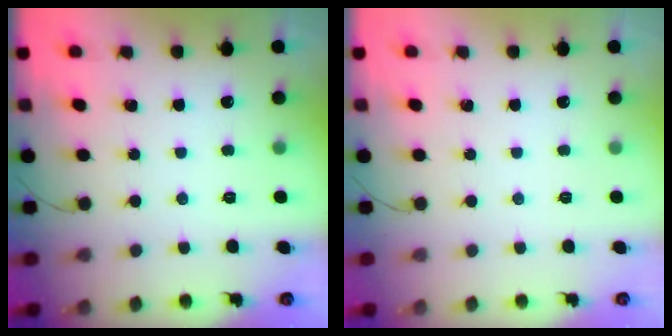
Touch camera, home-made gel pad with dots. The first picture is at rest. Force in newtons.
{"total": 0.0}